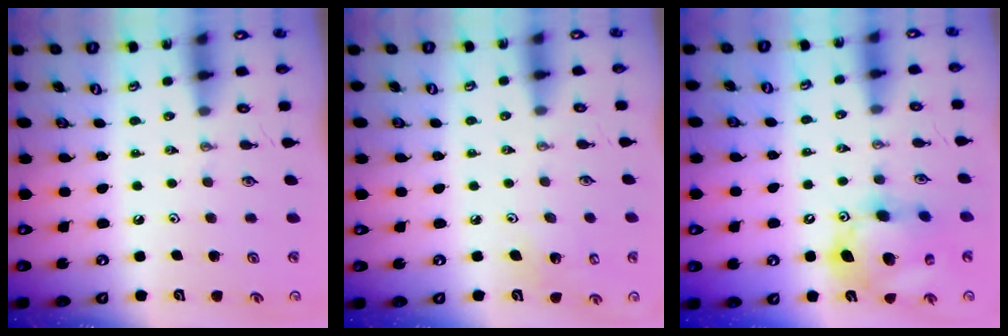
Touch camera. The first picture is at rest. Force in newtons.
{"total": 5.0, "press": 4.9, "slide": 1.2}
{"total": 15.6, "press": 15.4, "slide": 2.5}